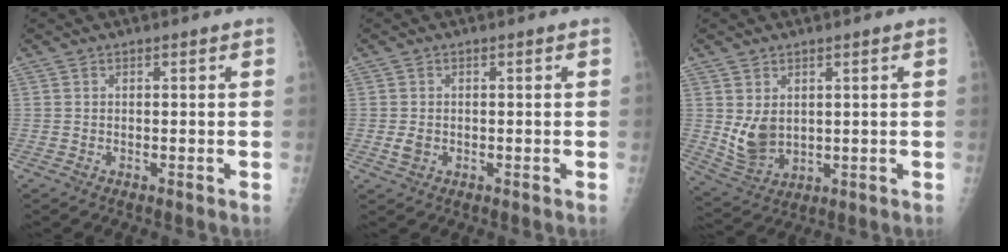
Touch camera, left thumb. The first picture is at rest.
{"total": 1.9, "force": [-0.3, 1.5, 1.2], "torque": [-0.022, -0.001, -0.002]}
{"total": 6.8, "force": [1.4, 4.8, 4.6], "torque": [-0.072, -0.021, 0.047]}